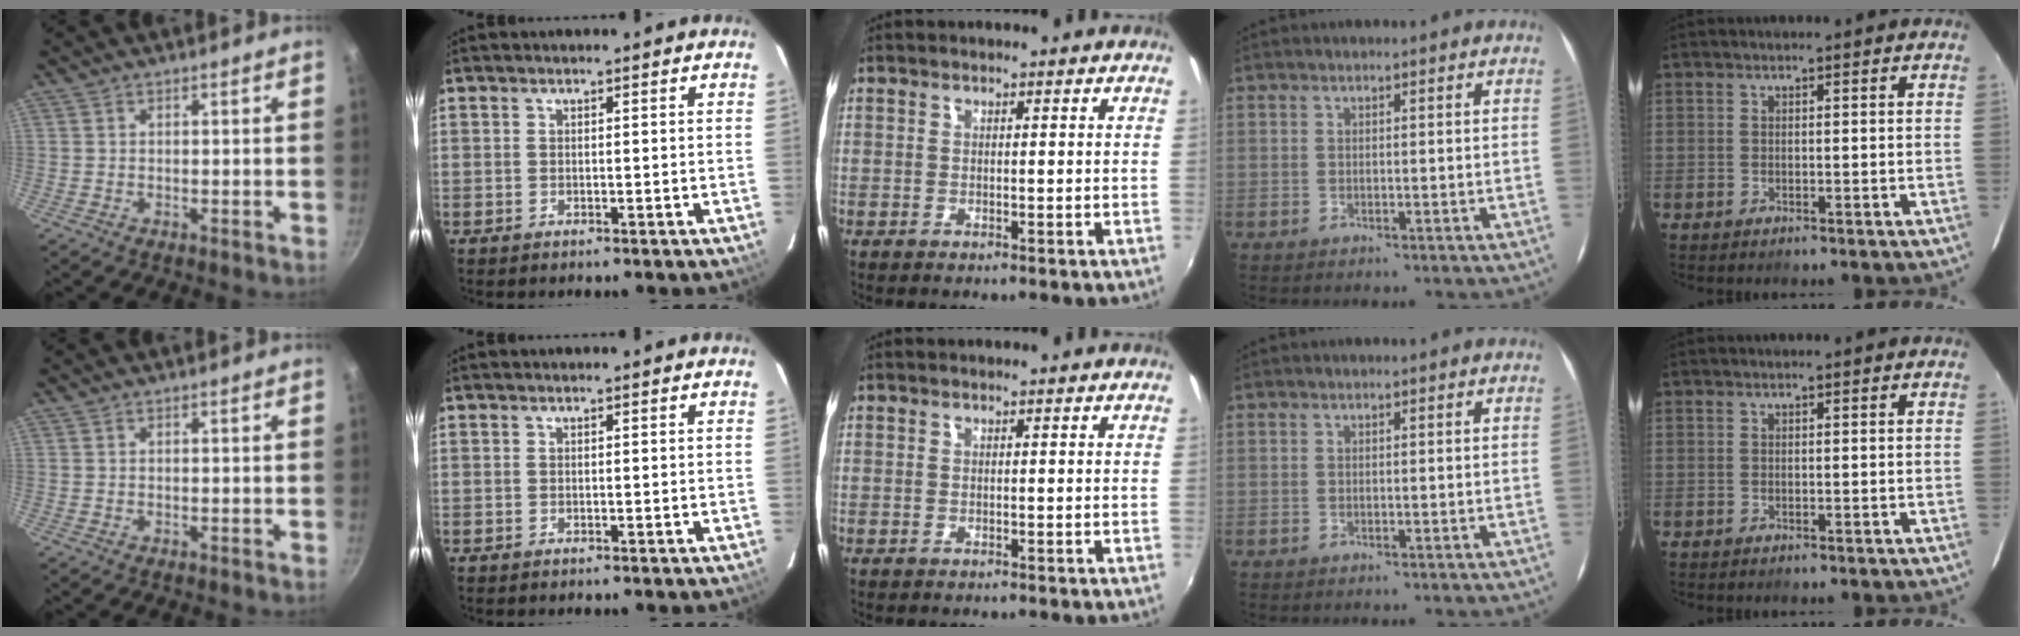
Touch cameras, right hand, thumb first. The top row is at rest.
{}